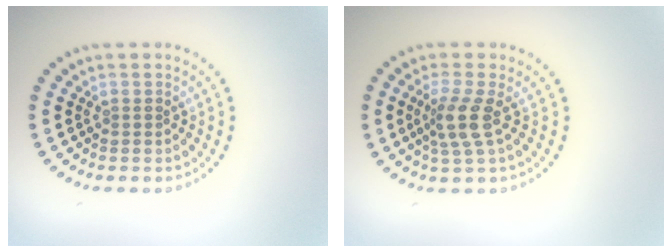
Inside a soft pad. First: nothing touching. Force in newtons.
{"total": 2.9, "press": 2.3, "slide": 1.8}